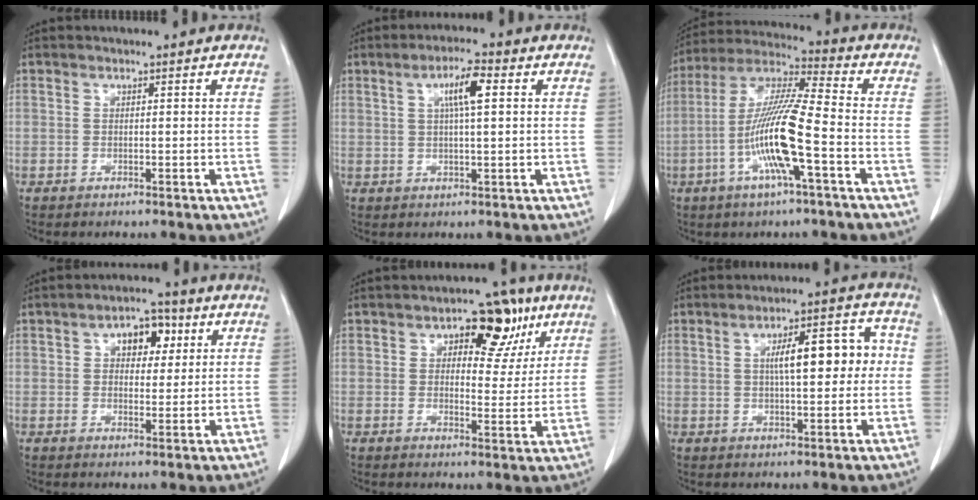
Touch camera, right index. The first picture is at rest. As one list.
[{"total": 5.9, "force": [1.8, 1.0, 5.5], "torque": [-0.102, 0.009, 0.033]}, {"total": 14.5, "force": [-4.1, 0.9, 13.8], "torque": [-0.280, -0.001, -0.084]}, {"total": 6.6, "force": [2.4, 3.6, 5.0], "torque": [-0.080, 0.020, 0.040]}, {"total": 10.8, "force": [5.3, 5.8, 7.5], "torque": [-0.096, 0.023, 0.078]}, {"total": 10.2, "force": [1.3, 3.2, 9.6], "torque": [-0.146, 0.035, 0.023]}]